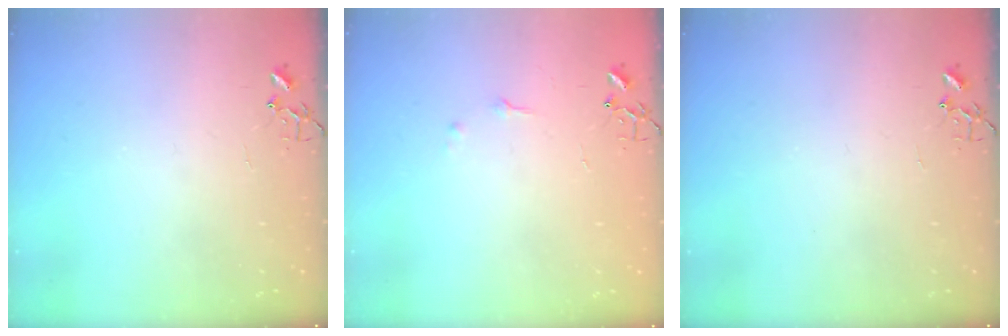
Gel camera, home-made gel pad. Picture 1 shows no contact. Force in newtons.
{"total": 4.8, "press": 4.8, "slide": 0.7}
{"total": 0.0}